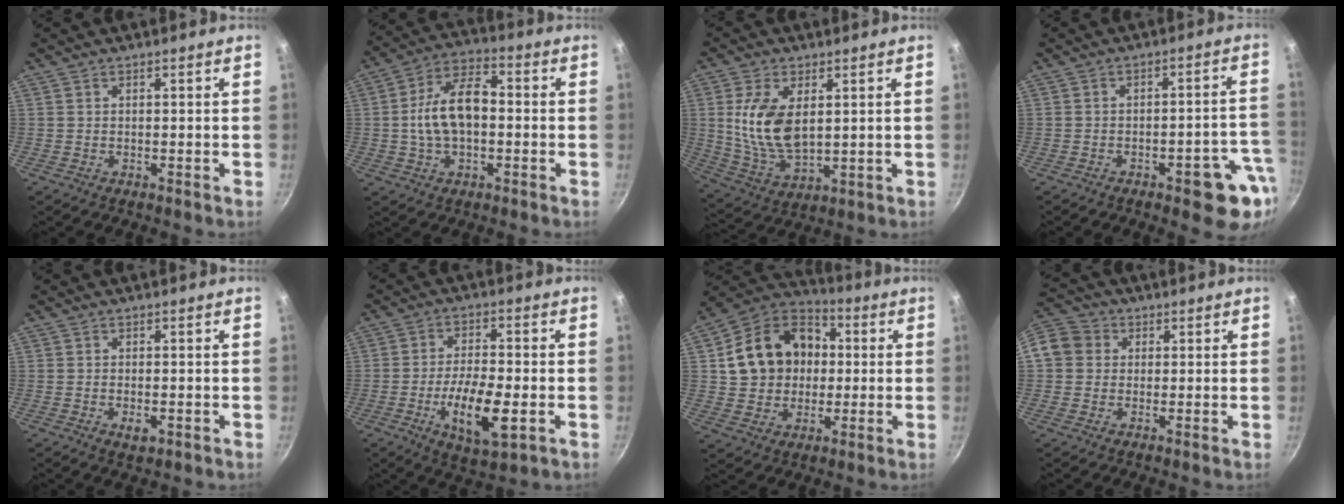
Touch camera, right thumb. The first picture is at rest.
{"total": 12.5, "force": [-0.5, 7.3, 10.1], "torque": [-0.163, 0.036, -0.019]}
{"total": 12.8, "force": [2.5, 7.1, 10.4], "torque": [-0.196, -0.022, 0.059]}
{"total": 10.3, "force": [-4.5, 3.7, 8.5], "torque": [-0.063, 0.036, -0.051]}
{"total": 2.3, "force": [-0.7, 1.2, 1.9], "torque": [-0.031, -0.003, -0.009]}
{"total": 12.3, "force": [-3.5, 4.6, 10.9], "torque": [-0.189, 0.009, -0.058]}
{"total": 17.6, "force": [1.9, 14.6, 9.8], "torque": [-0.143, 0.032, 0.029]}
{"total": 9.7, "force": [1.3, 8.8, 4.0], "torque": [-0.064, 0.026, 0.009]}